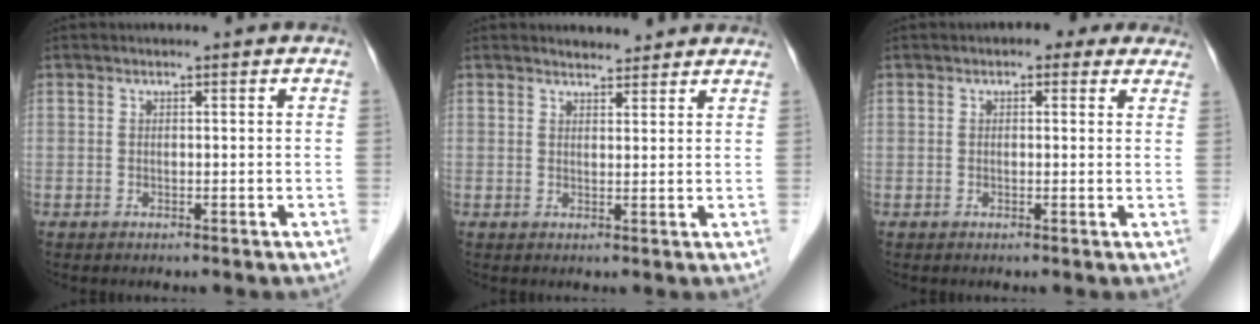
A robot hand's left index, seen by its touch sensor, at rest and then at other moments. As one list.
[{"total": 4.1, "force": [3.8, 1.1, 0.9], "torque": [-0.013, 0.015, 0.048]}, {"total": 4.3, "force": [3.0, 2.1, 2.4], "torque": [-0.016, 0.022, 0.032]}]